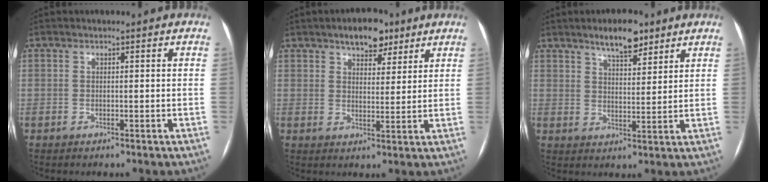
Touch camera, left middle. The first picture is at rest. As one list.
[{"total": 6.5, "force": [4.4, 3.1, 3.5], "torque": [-0.044, 0.010, 0.065]}, {"total": 6.8, "force": [4.9, 2.2, 4.2], "torque": [-0.066, 0.005, 0.081]}]